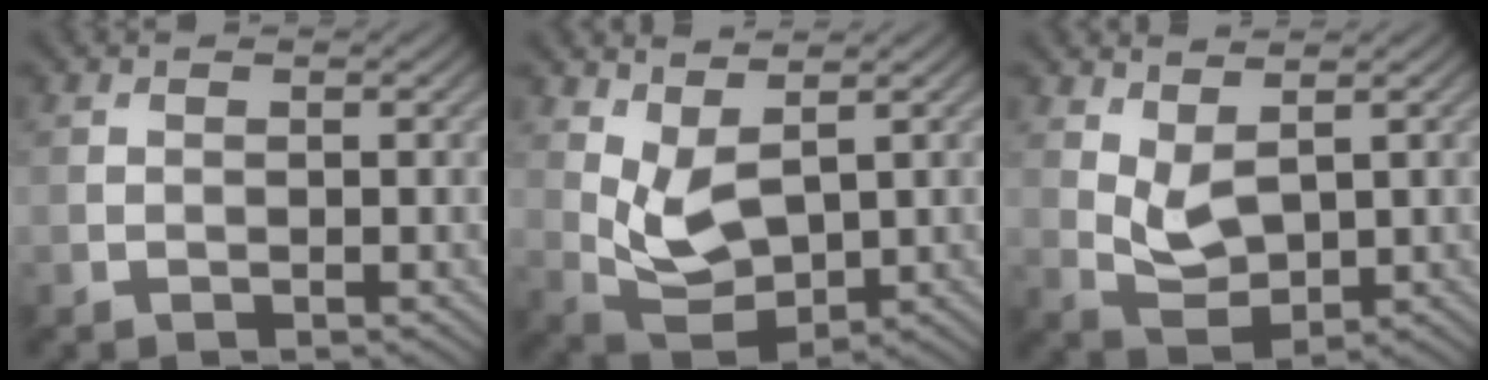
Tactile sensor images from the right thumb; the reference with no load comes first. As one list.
[{"total": 6.1, "force": [2.8, 3.0, 4.5], "torque": [-0.109, -0.009, 0.062]}, {"total": 4.3, "force": [2.2, 2.1, 3.0], "torque": [-0.073, -0.008, 0.049]}]